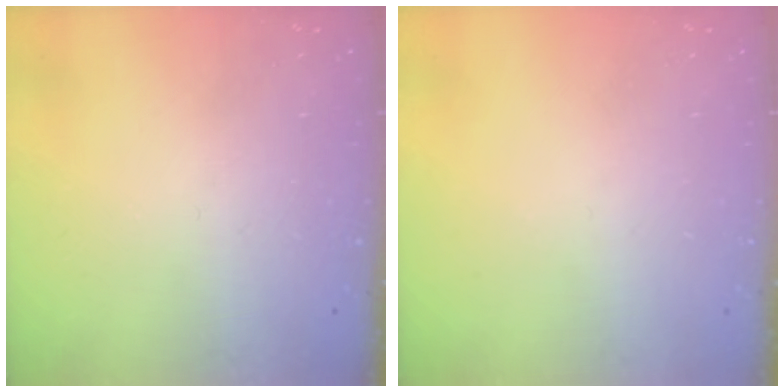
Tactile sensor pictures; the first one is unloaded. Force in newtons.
{"total": 0.0}